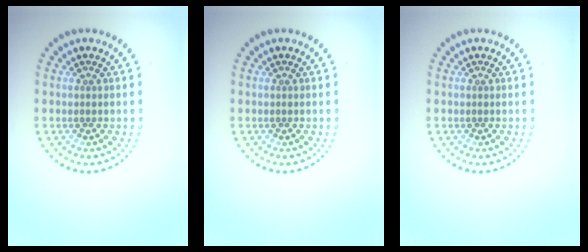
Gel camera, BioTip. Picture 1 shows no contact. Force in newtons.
{"total": 0.0}
{"total": 0.0}